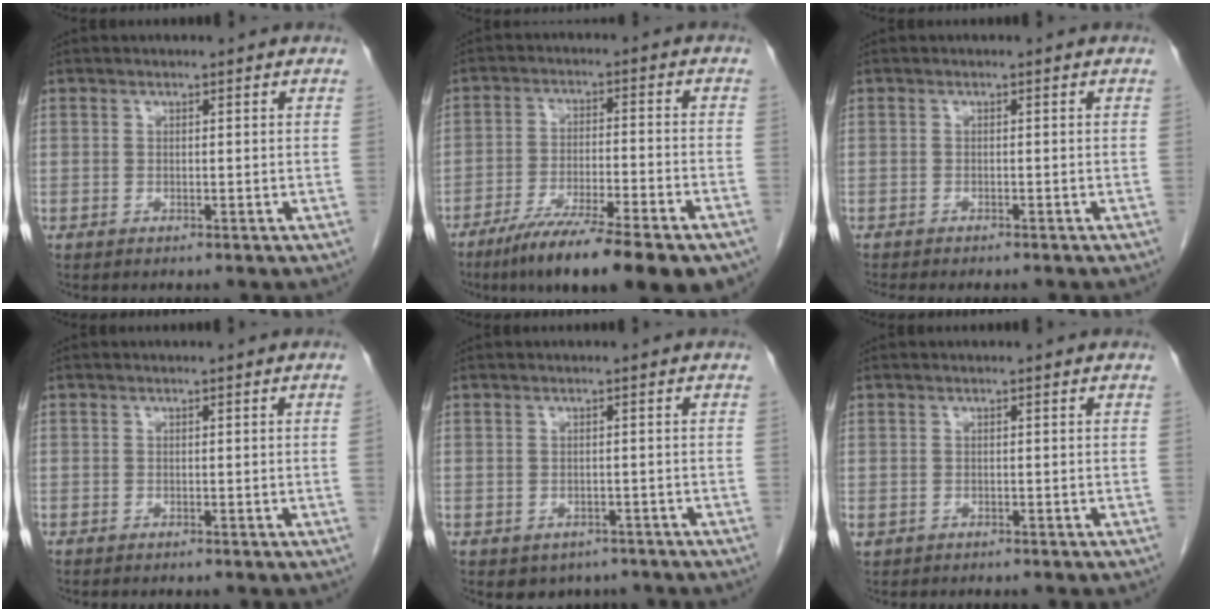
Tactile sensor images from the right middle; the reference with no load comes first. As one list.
[{"total": 17.1, "force": [-12.6, 1.9, 11.4], "torque": [-0.140, -0.025, -0.196]}, {"total": 4.8, "force": [-4.2, 1.0, 2.1], "torque": [-0.024, -0.007, -0.056]}, {"total": 0.5, "force": [-0.1, -0.2, 0.5], "torque": [0.002, 0.002, -0.001]}, {"total": 3.7, "force": [-2.5, 2.6, 0.9], "torque": [-0.005, 0.005, -0.029]}, {"total": 0.9, "force": [-0.3, 0.8, 0.3], "torque": [-0.006, 0.003, 0.001]}]